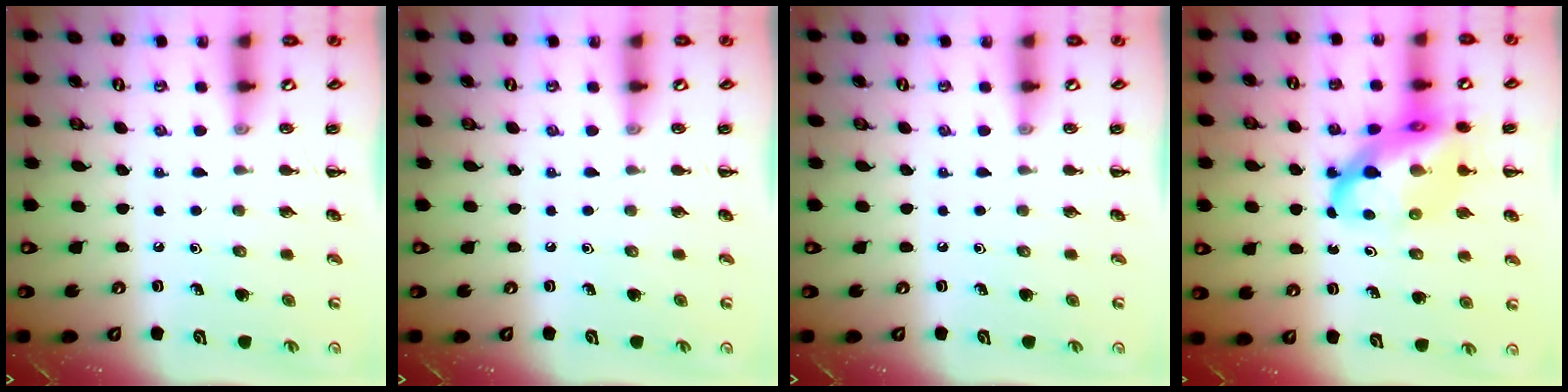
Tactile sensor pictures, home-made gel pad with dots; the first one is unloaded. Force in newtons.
{"total": 0.0}
{"total": 0.0}
{"total": 18.0, "press": 17.5, "slide": 4.3}